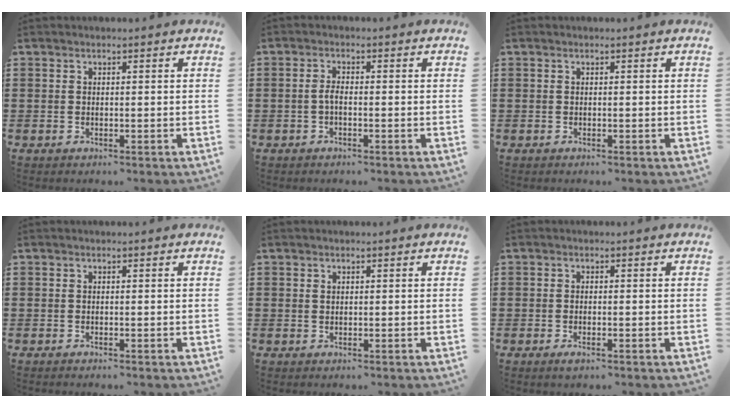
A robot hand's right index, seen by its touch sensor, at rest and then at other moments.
{"total": 1.9, "force": [-0.7, 0.6, 1.7], "torque": [-0.039, -0.002, -0.015]}
{"total": 0.0}
{"total": 0.0}
{"total": 0.6, "force": [0.2, 0.5, 0.3], "torque": [-0.008, 0.002, 0.005]}
{"total": 0.7, "force": [-0.4, 0.2, 0.5], "torque": [-0.012, -0.003, -0.006]}